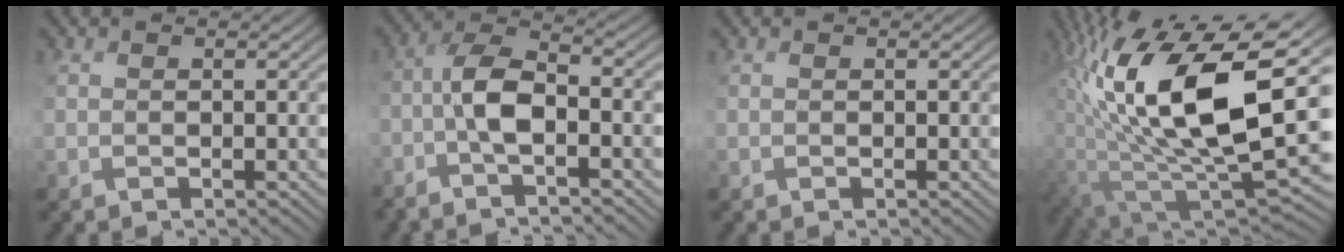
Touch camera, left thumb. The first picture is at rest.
{"total": 6.1, "force": [-2.4, 2.0, 5.3], "torque": [-0.104, 0.010, -0.060]}
{"total": 0.0}
{"total": 17.6, "force": [4.2, 8.6, 14.8], "torque": [-0.284, -0.016, 0.086]}